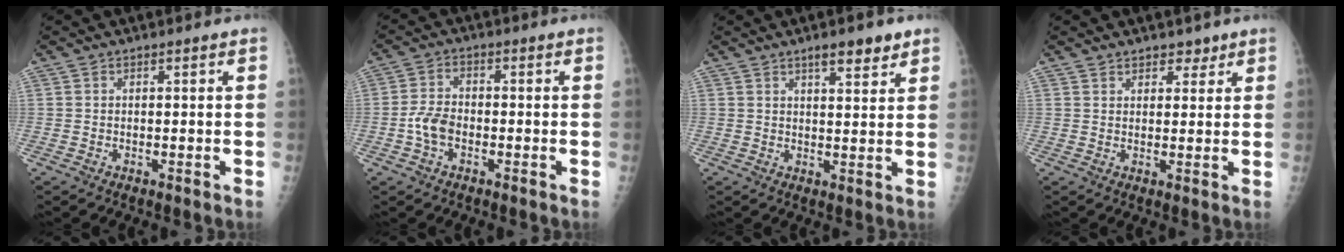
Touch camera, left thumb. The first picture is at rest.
{"total": 5.2, "force": [-1.7, 3.3, 3.7], "torque": [-0.073, 0.015, -0.037]}
{"total": 5.5, "force": [3.7, 1.5, 3.8], "torque": [-0.043, -0.021, 0.053]}
{"total": 3.0, "force": [2.3, 1.8, 0.8], "torque": [0.015, -0.012, 0.030]}